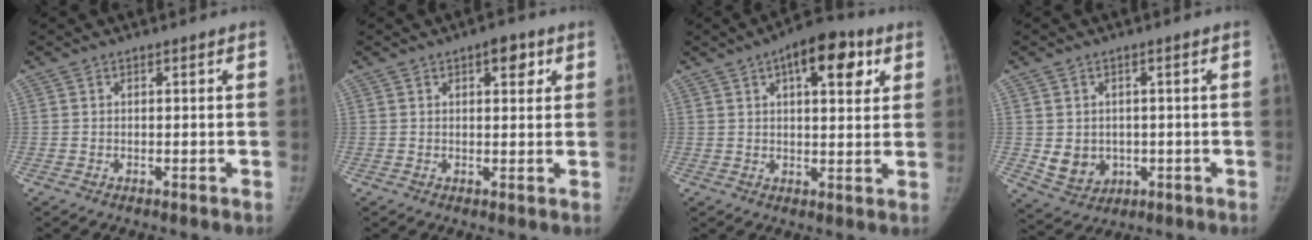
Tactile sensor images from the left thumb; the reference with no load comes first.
{"total": 4.1, "force": [2.0, 1.9, 3.0], "torque": [-0.025, -0.005, 0.024]}
{"total": 12.0, "force": [5.3, 5.2, 9.4], "torque": [-0.102, -0.003, 0.070]}
{"total": 7.0, "force": [-0.7, 6.1, 3.4], "torque": [-0.036, 0.000, 0.010]}